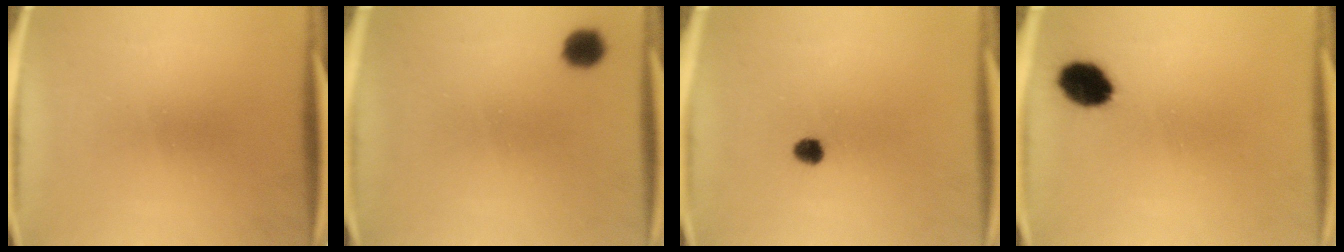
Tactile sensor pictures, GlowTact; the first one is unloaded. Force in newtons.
{"total": 4.0}
{"total": 2.5}
{"total": 7.0}